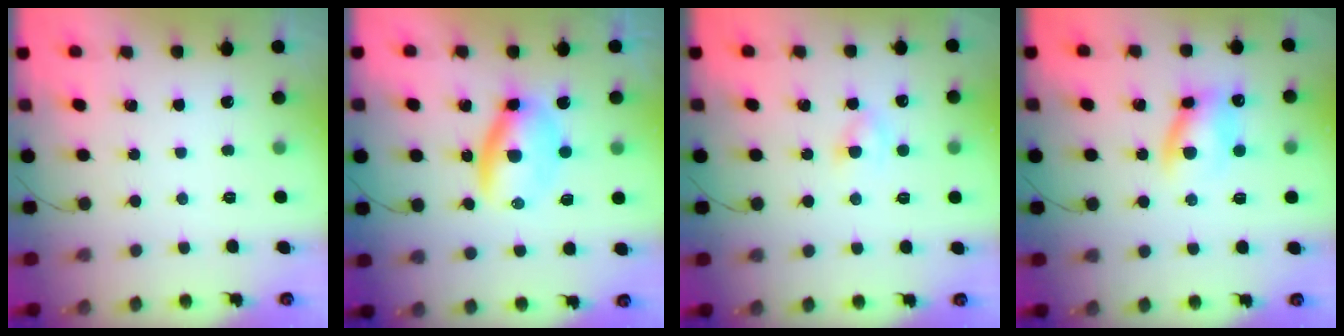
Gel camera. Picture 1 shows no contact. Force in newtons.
{"total": 6.3, "press": 6.0, "slide": 1.7}
{"total": 2.6, "press": 2.3, "slide": 1.1}
{"total": 10.2, "press": 10.0, "slide": 2.0}